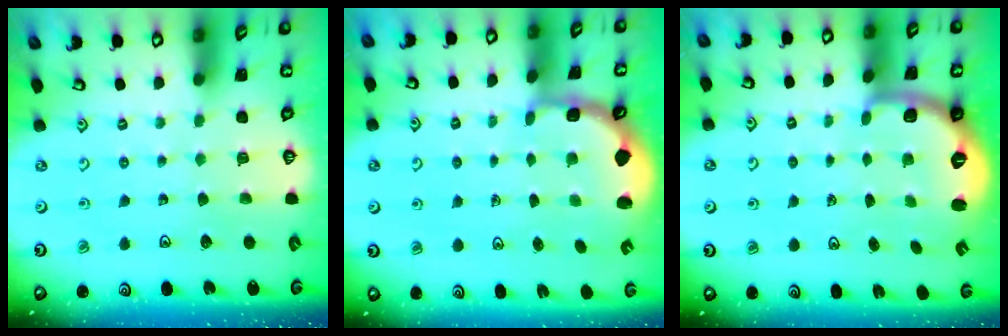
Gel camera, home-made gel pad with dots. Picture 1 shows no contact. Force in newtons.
{"total": 2.2, "press": 1.9, "slide": 1.1}
{"total": 2.8, "press": 1.8, "slide": 2.1}